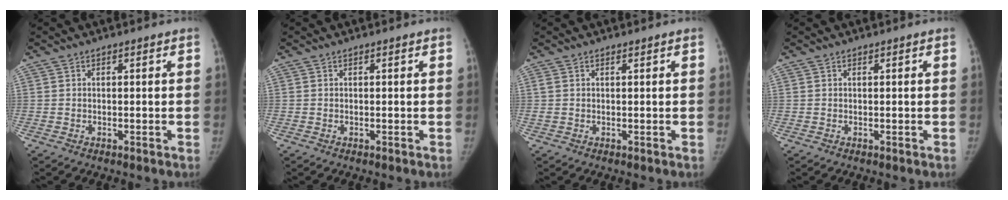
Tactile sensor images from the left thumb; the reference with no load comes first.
{"total": 0.0}
{"total": 1.3, "force": [0.5, 0.8, 0.9], "torque": [-0.022, 0.001, 0.016]}
{"total": 0.0}